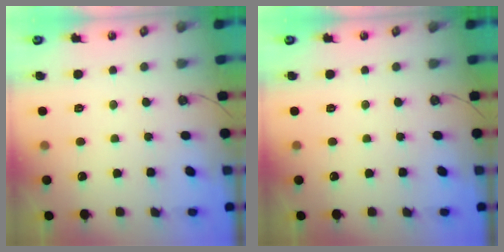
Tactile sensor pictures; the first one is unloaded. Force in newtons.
{"total": 0.0}